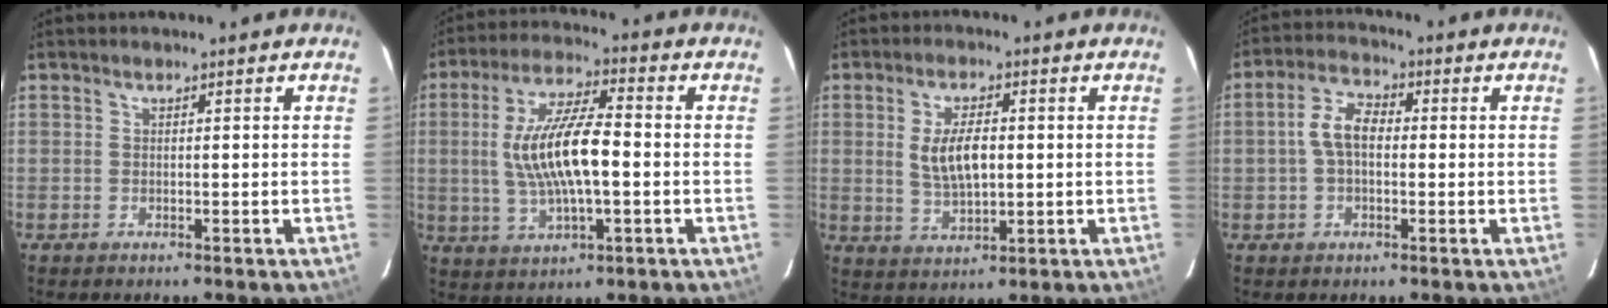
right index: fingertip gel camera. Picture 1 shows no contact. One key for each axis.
{"total": 13.1, "fx": -0.7, "fy": 3.9, "fz": 12.4, "tx": -0.244, "ty": 0.006, "tz": -0.007}
{"total": 7.4, "fx": 0.7, "fy": 3.3, "fz": 6.6, "tx": -0.127, "ty": 0.001, "tz": 0.019}
{"total": 5.9, "fx": -0.1, "fy": 3.5, "fz": 4.8, "tx": -0.097, "ty": 0.018, "tz": -0.001}